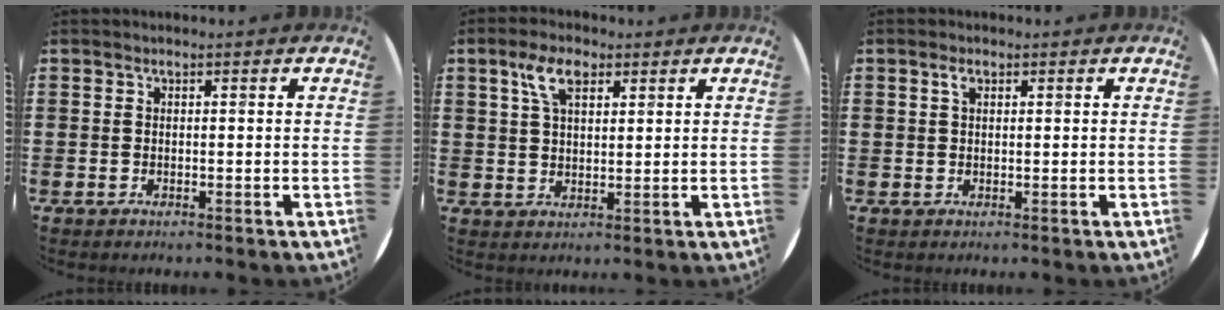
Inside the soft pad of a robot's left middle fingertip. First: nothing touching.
{"total": 5.4, "force": [3.1, 2.6, 3.5], "torque": [-0.071, 0.008, 0.054]}
{"total": 1.3, "force": [0.7, 0.7, 0.9], "torque": [-0.011, 0.004, 0.009]}